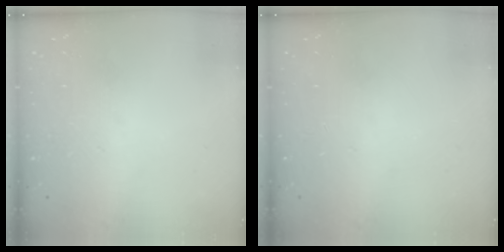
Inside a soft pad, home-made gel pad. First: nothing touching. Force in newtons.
{"total": 0.0}